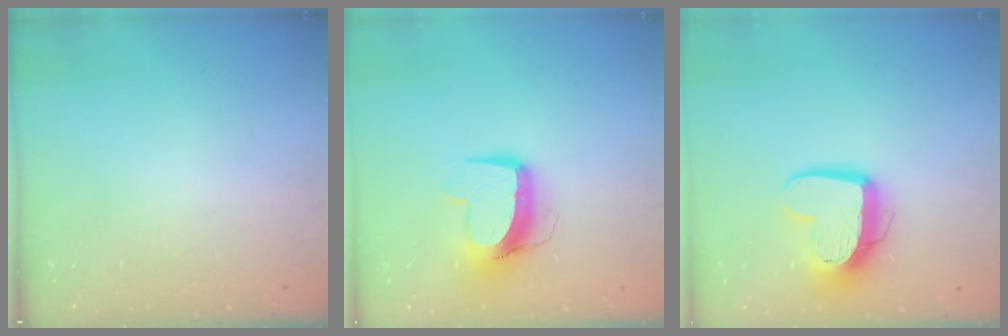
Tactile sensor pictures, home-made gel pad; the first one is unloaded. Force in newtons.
{"total": 11.5, "press": 11.5, "slide": 1.4}
{"total": 13.8, "press": 13.8, "slide": 1.2}